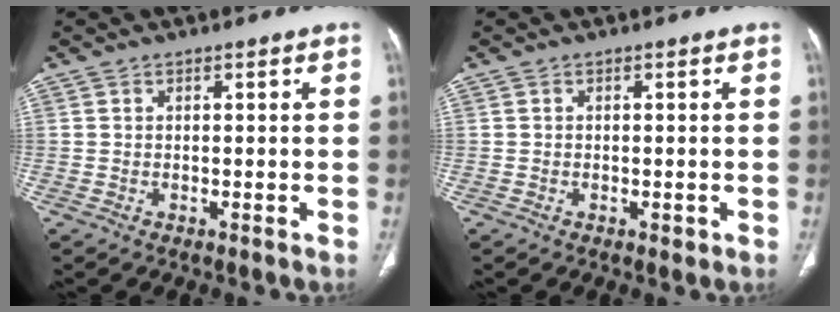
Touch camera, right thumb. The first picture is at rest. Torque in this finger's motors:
{"motor_torque": [-0.02, 0.12, -0.31, 0.10, 0.05]}